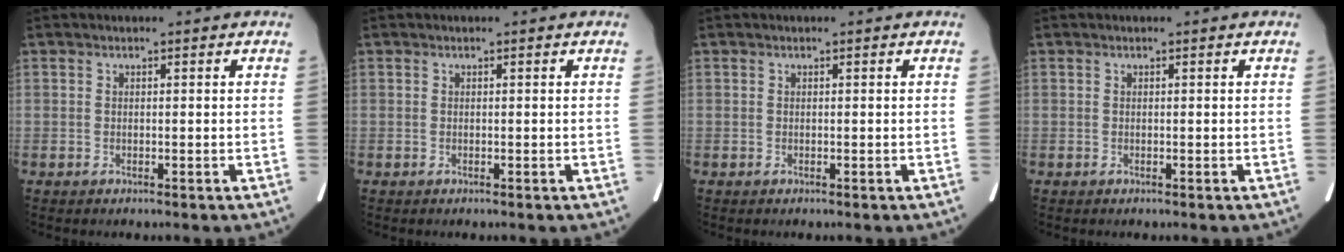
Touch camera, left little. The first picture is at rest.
{"total": 0.0}
{"total": 0.0}
{"total": 0.0}